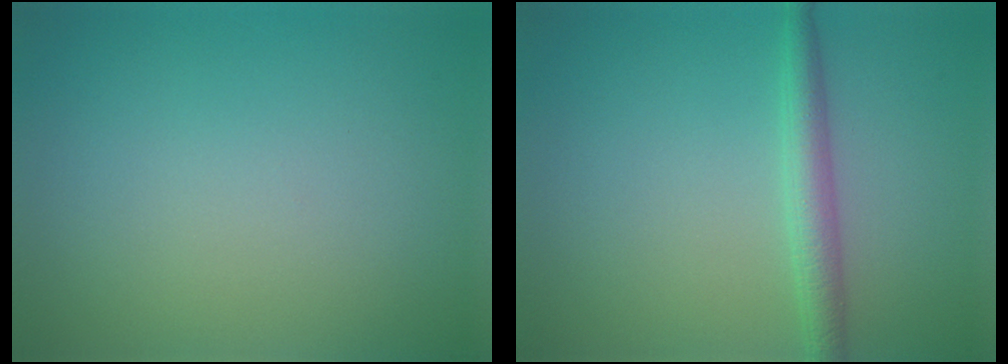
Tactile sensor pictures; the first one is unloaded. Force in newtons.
{"total": 2.5, "press": 2.5, "slide": 0.1}